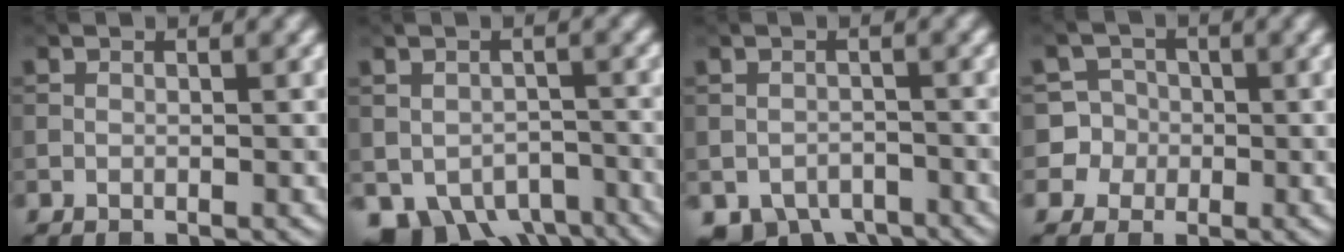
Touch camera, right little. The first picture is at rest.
{"total": 7.1, "force": [-4.4, 4.6, 3.0], "torque": [-0.050, -0.031, -0.056]}
{"total": 4.6, "force": [-3.4, 2.7, 1.6], "torque": [-0.020, -0.019, -0.053]}
{"total": 4.9, "force": [-1.0, 4.8, 0.3], "torque": [0.003, 0.017, -0.032]}